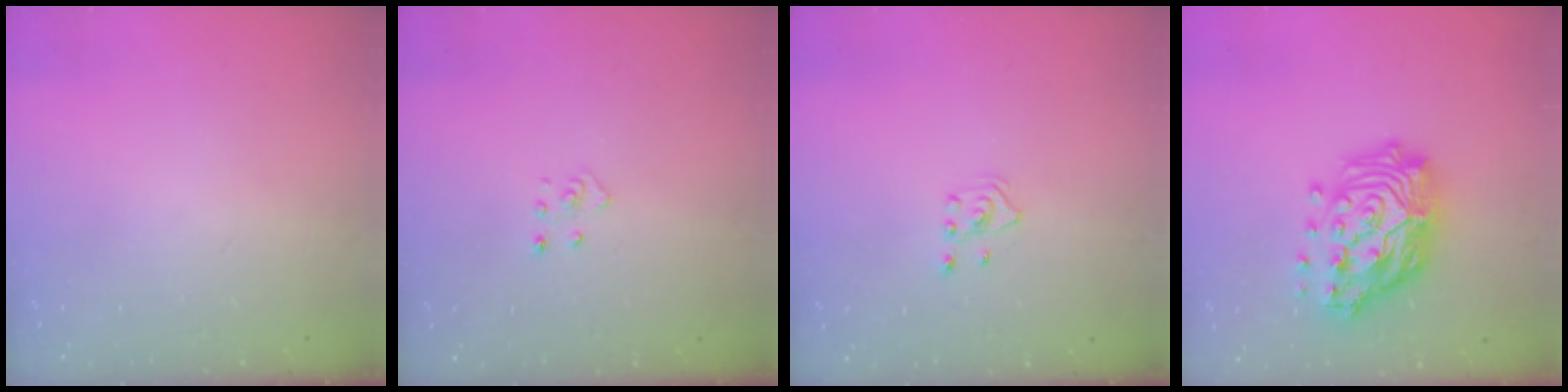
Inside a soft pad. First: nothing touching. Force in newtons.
{"total": 3.3, "press": 3.3, "slide": 0.3}
{"total": 2.0, "press": 1.8, "slide": 0.9}
{"total": 19.3, "press": 19.2, "slide": 2.1}